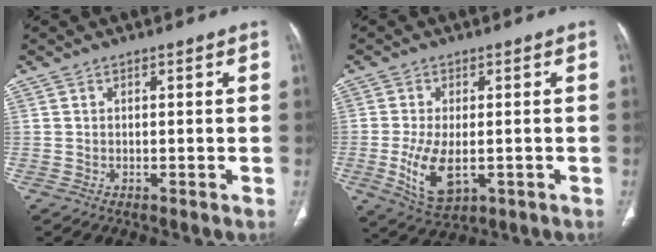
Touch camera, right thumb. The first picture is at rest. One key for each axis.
{"total": 8.8, "fx": -2.1, "fy": 4.5, "fz": 7.3, "tx": -0.142, "ty": -0.013, "tz": -0.025}